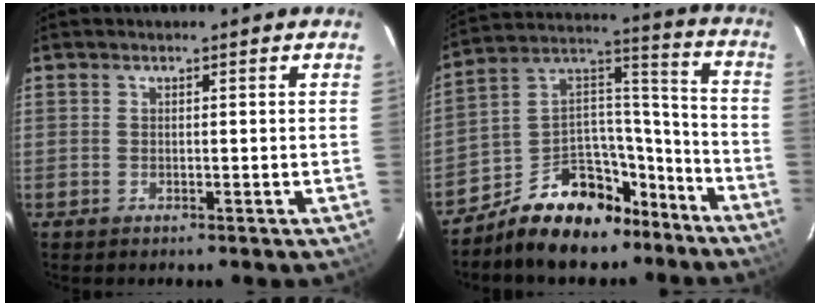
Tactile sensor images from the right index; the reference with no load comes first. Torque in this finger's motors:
{"motor_torque": [1.15, -0.99, 0.80, 0.08]}